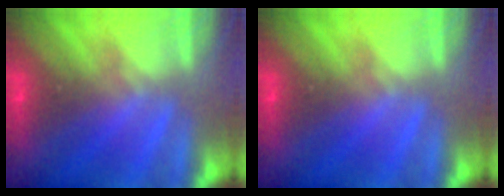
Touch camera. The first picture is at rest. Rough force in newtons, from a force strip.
{"total": 0.0}